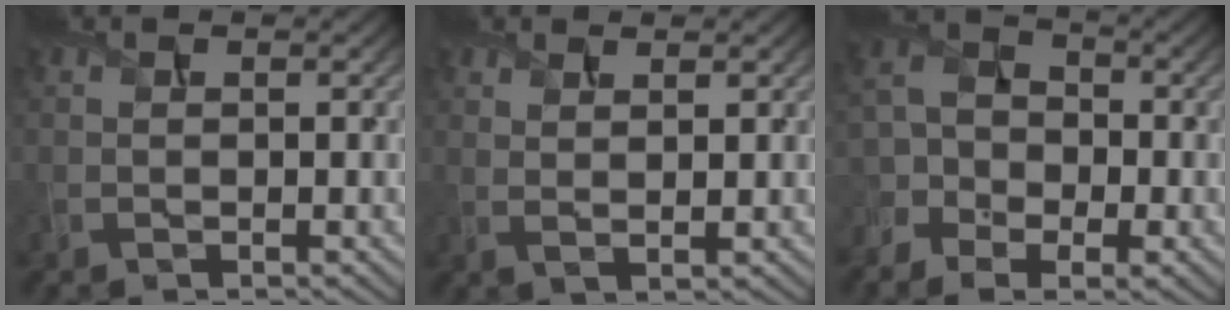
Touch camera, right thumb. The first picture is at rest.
{"total": 1.9, "force": [1.3, 0.4, 1.4], "torque": [-0.028, -0.005, 0.026]}
{"total": 8.3, "force": [-4.8, 5.4, 4.1], "torque": [-0.090, -0.018, -0.094]}